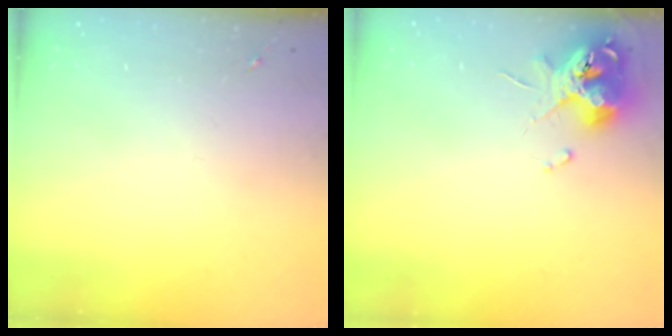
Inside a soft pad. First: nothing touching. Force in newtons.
{"total": 11.8, "press": 11.7, "slide": 1.4}